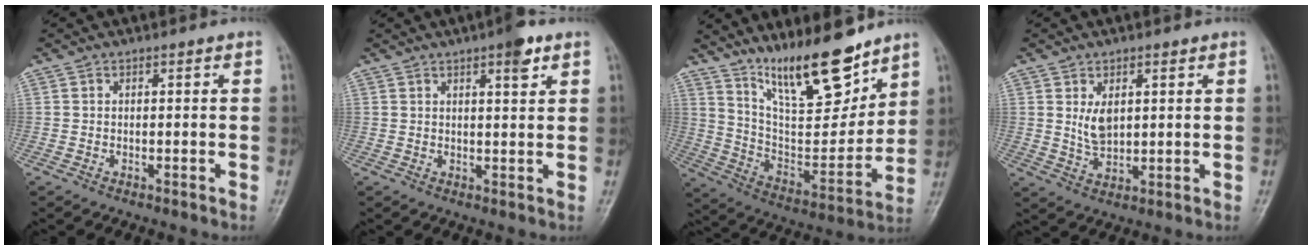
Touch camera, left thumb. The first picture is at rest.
{"total": 4.5, "force": [2.6, 1.1, 3.5], "torque": [-0.045, -0.011, 0.034]}
{"total": 18.0, "force": [13.2, 5.1, 11.0], "torque": [-0.138, -0.087, 0.238]}
{"total": 4.8, "force": [1.5, 2.9, 3.5], "torque": [-0.052, -0.015, 0.034]}